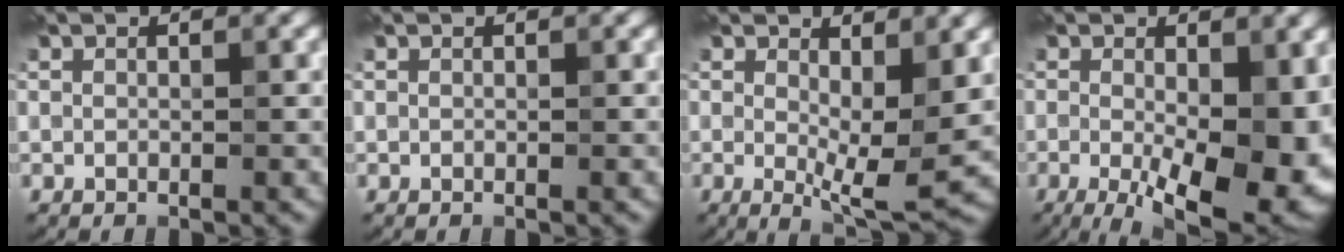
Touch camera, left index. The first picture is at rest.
{"total": 0.0}
{"total": 4.6, "force": [0.1, 1.5, 4.4], "torque": [-0.079, -0.010, 0.006]}
{"total": 11.9, "force": [-3.9, 4.9, 10.1], "torque": [-0.141, -0.024, -0.055]}